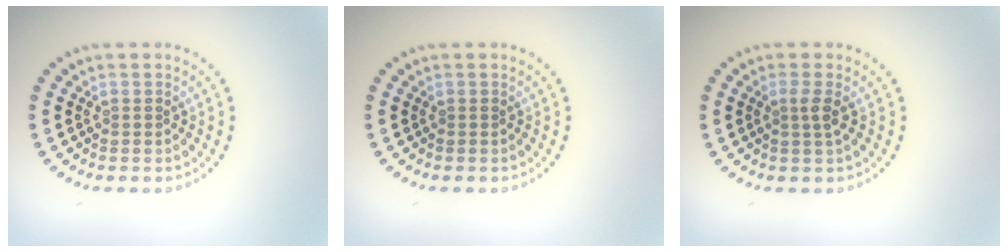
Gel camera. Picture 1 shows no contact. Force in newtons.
{"total": 0.0}
{"total": 1.5, "press": 1.1, "slide": 1.0}